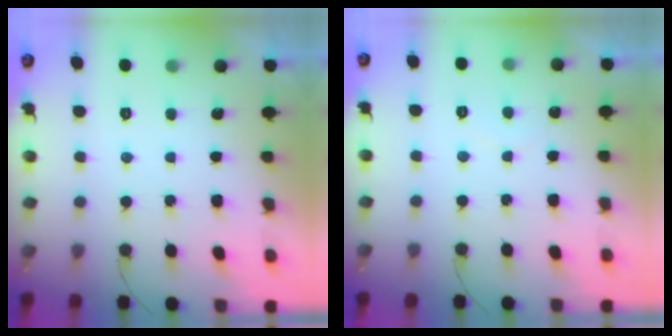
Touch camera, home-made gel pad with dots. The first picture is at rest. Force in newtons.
{"total": 3.9, "press": 3.9, "slide": 0.3}